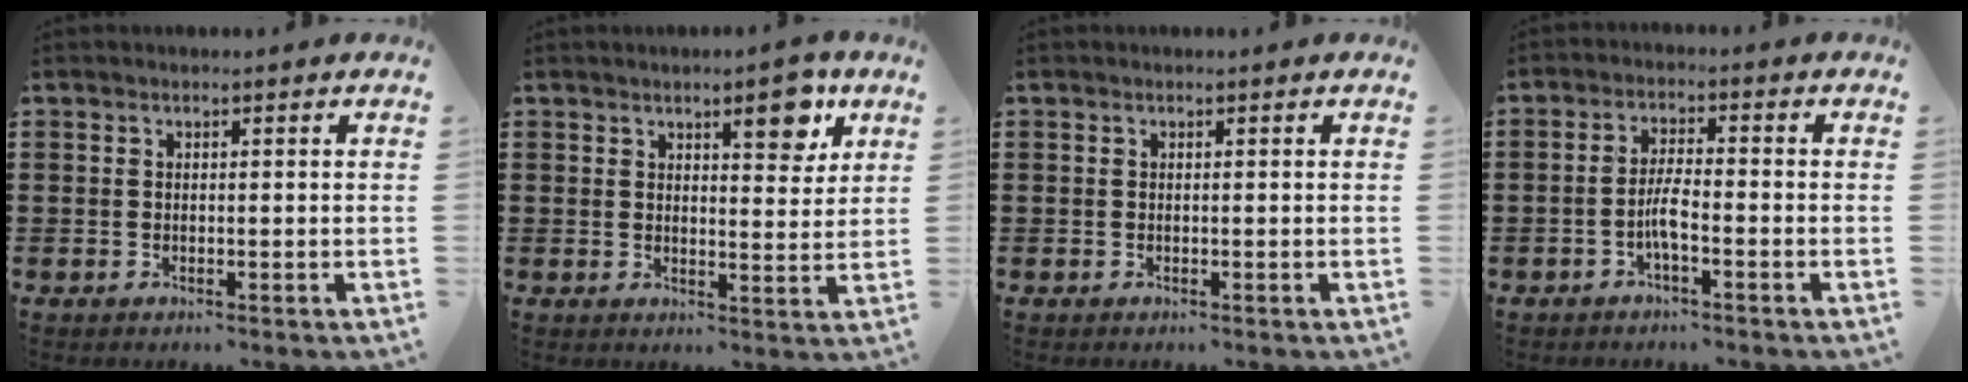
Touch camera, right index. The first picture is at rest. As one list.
[{"total": 6.6, "force": [4.2, 2.3, 4.6], "torque": [-0.059, -0.008, 0.064]}, {"total": 0.0}, {"total": 3.8, "force": [-1.6, 0.5, 3.4], "torque": [-0.075, -0.006, -0.032]}]